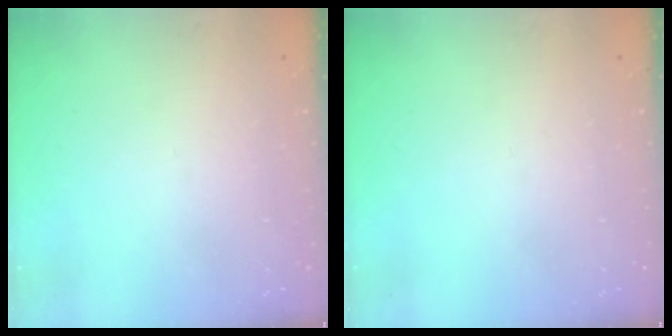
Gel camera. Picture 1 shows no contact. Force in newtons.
{"total": 0.0}